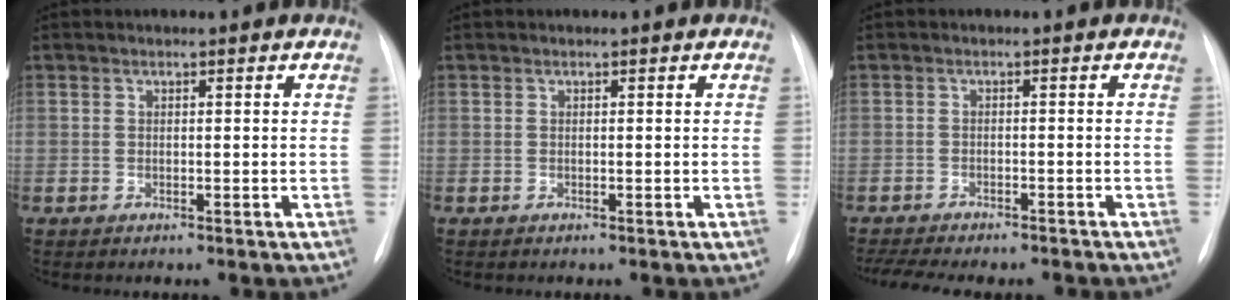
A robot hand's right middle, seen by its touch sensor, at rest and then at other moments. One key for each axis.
{"total": 0.0}
{"total": 11.6, "fx": -10.2, "fy": 2.7, "fz": 4.9, "tx": -0.079, "ty": -0.004, "tz": -0.134}